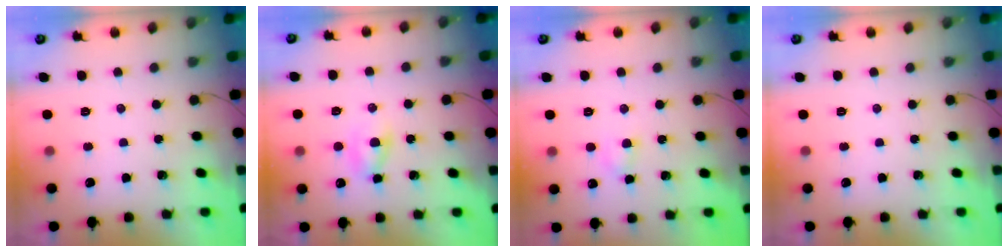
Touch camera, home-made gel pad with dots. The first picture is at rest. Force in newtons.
{"total": 2.2, "press": 2.0, "slide": 0.9}
{"total": 3.6, "press": 3.3, "slide": 1.3}
{"total": 0.0}